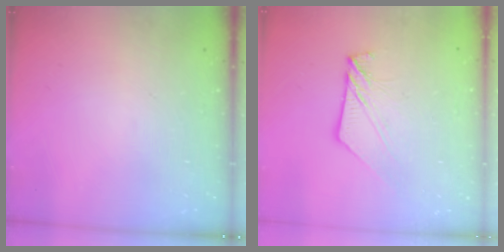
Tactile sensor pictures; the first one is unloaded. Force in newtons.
{"total": 9.0, "press": 8.9, "slide": 0.8}